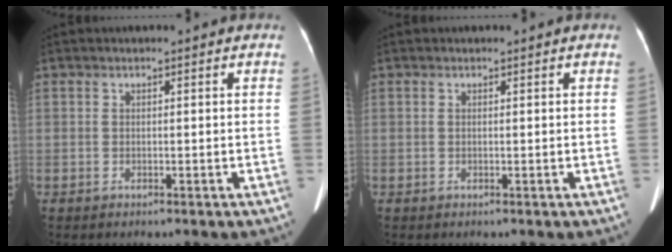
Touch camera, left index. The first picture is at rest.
{"total": 0.0}